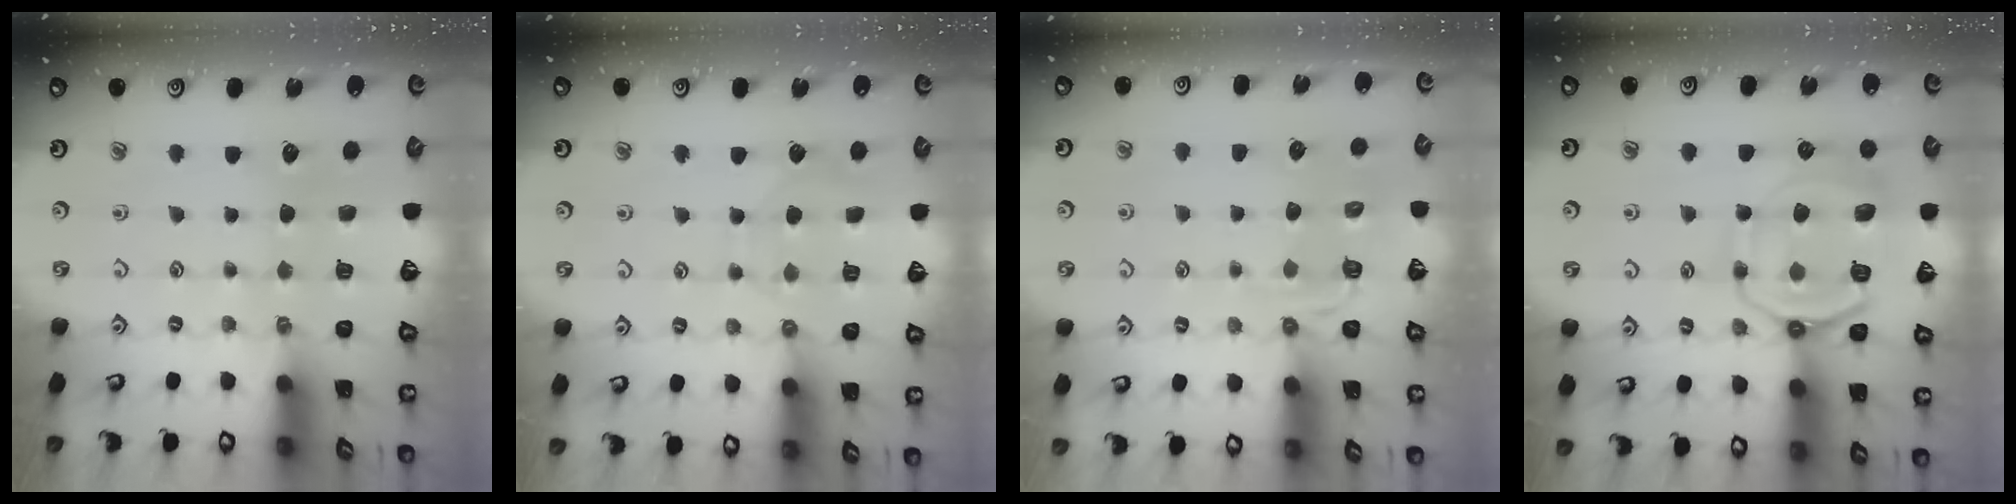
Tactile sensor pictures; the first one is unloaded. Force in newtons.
{"total": 3.0, "press": 2.9, "slide": 0.4}
{"total": 3.4, "press": 2.9, "slide": 1.7}
{"total": 12.7, "press": 12.6, "slide": 1.4}